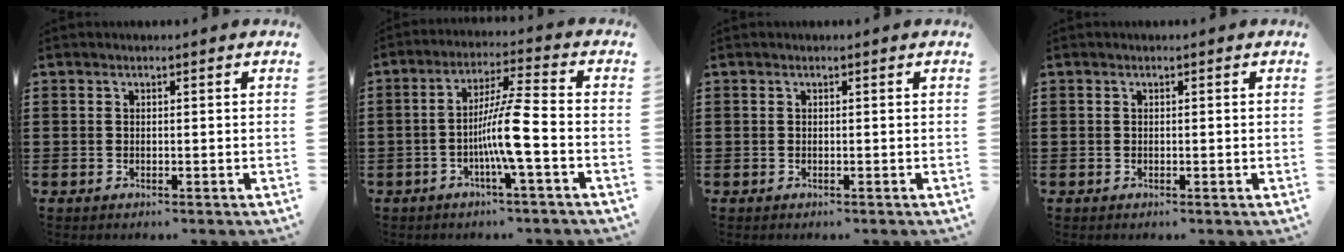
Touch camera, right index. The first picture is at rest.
{"total": 8.3, "force": [-2.3, -0.1, 8.0], "torque": [-0.149, -0.006, -0.049]}
{"total": 0.0}
{"total": 0.0}